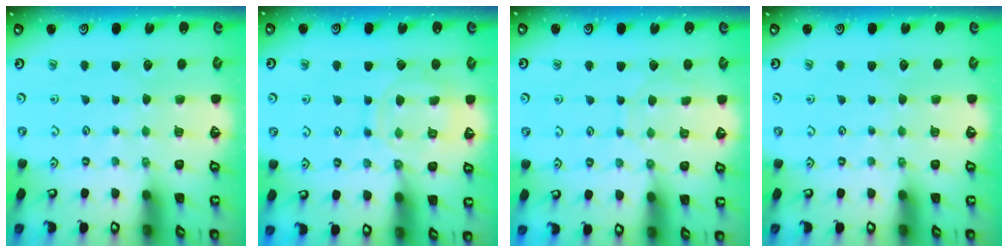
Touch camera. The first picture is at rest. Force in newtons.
{"total": 11.5, "press": 11.4, "slide": 1.0}
{"total": 4.6, "press": 4.6, "slide": 0.5}
{"total": 0.0}